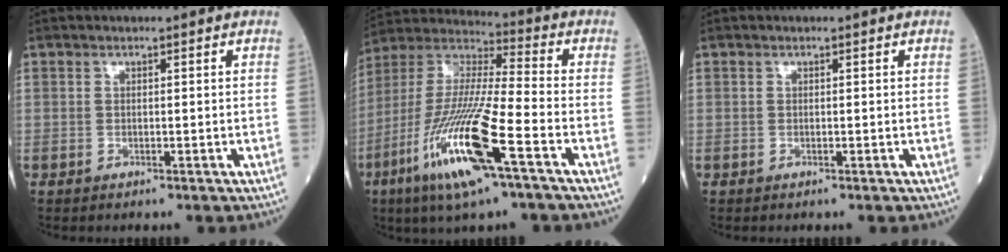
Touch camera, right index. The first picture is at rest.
{"total": 18.4, "force": [-8.4, 1.4, 16.3], "torque": [-0.360, -0.035, -0.164]}
{"total": 0.0}